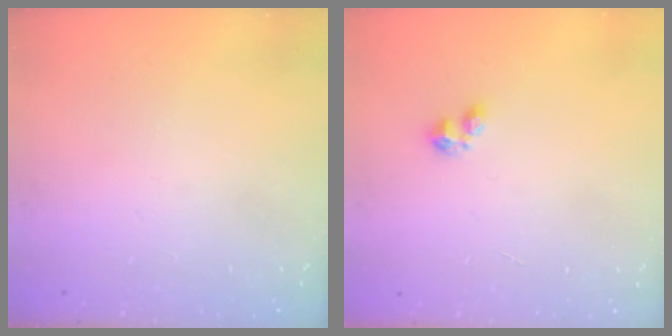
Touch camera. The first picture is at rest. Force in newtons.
{"total": 2.8, "press": 2.8, "slide": 0.5}